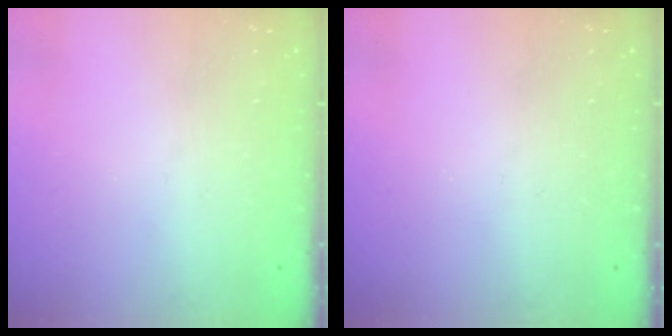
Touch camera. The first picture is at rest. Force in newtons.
{"total": 0.0}